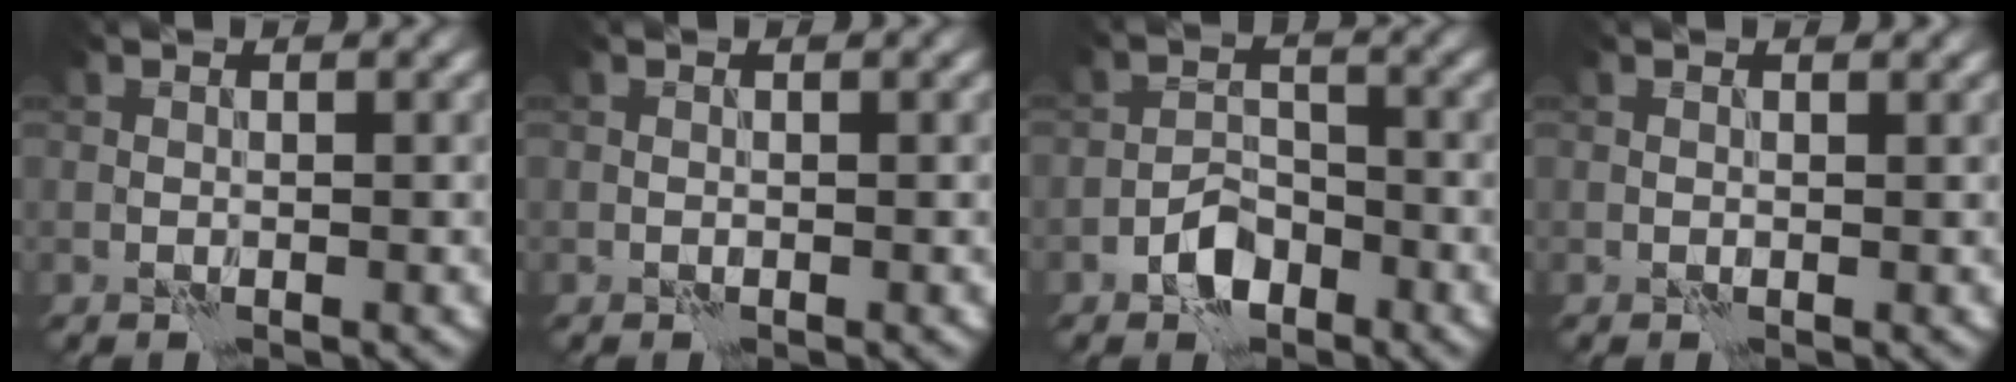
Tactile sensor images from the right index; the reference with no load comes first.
{"total": 0.0}
{"total": 3.3, "force": [-2.2, 1.9, 1.6], "torque": [-0.025, 0.008, -0.044]}
{"total": 0.5, "force": [0.3, 0.3, 0.3], "torque": [-0.003, 0.001, 0.004]}